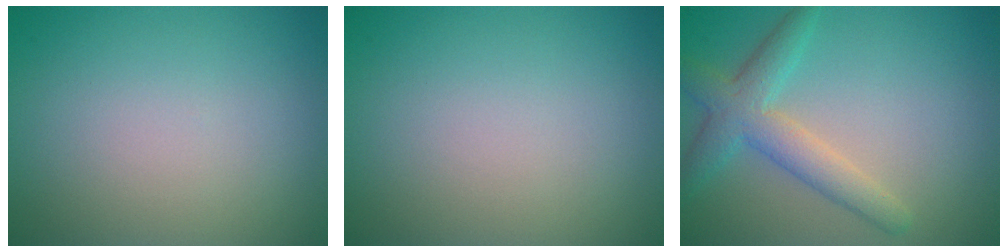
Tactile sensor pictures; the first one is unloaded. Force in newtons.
{"total": 0.0}
{"total": 4.1, "press": 4.1, "slide": 0.1}